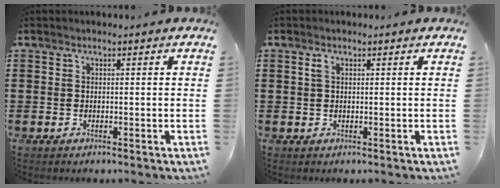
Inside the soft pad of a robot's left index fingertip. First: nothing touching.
{"total": 1.5, "force": [0.5, 0.7, 1.2], "torque": [-0.027, 0.005, 0.009]}